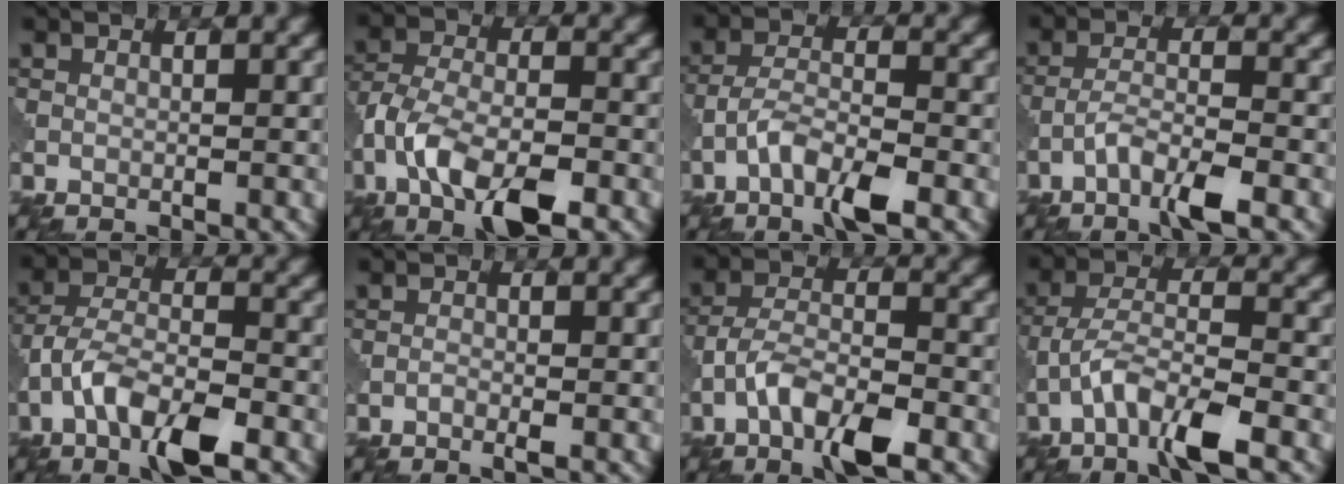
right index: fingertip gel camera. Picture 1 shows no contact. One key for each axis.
{"total": 8.1, "fx": -4.2, "fy": 3.2, "fz": 6.1, "tx": -0.120, "ty": 0.002, "tz": -0.087}
{"total": 4.8, "fx": -2.7, "fy": 1.4, "fz": 3.7, "tx": -0.072, "ty": 0.005, "tz": -0.057}
{"total": 4.0, "fx": -2.4, "fy": 0.7, "fz": 3.2, "tx": -0.064, "ty": 0.005, "tz": -0.056}
{"total": 7.0, "fx": -3.7, "fy": 2.7, "fz": 5.3, "tx": -0.102, "ty": 0.005, "tz": -0.078}
{"total": 0.9, "fx": -0.5, "fy": 0.2, "fz": 0.7, "tx": -0.016, "ty": 0.000, "tz": -0.012}
{"total": 5.9, "fx": -3.1, "fy": 2.1, "fz": 4.5, "tx": -0.087, "ty": 0.005, "tz": -0.065}
{"total": 5.9, "fx": -3.4, "fy": 1.5, "fz": 4.6, "tx": -0.091, "ty": 0.004, "tz": -0.072}